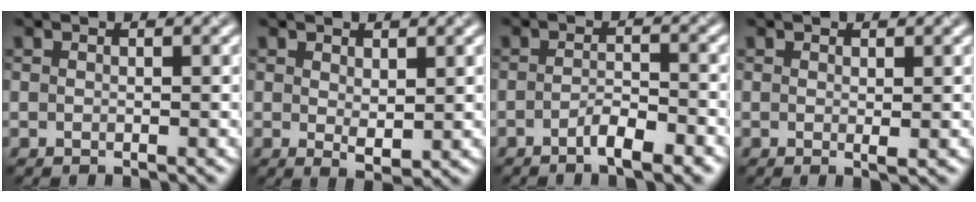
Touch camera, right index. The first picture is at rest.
{"total": 1.8, "force": [0.6, 0.7, 1.5], "torque": [-0.027, -0.008, 0.015]}
{"total": 3.2, "force": [-1.8, 0.8, 2.5], "torque": [-0.045, 0.004, -0.035]}
{"total": 0.8, "force": [0.1, 0.1, 0.8], "torque": [-0.011, -0.004, 0.000]}